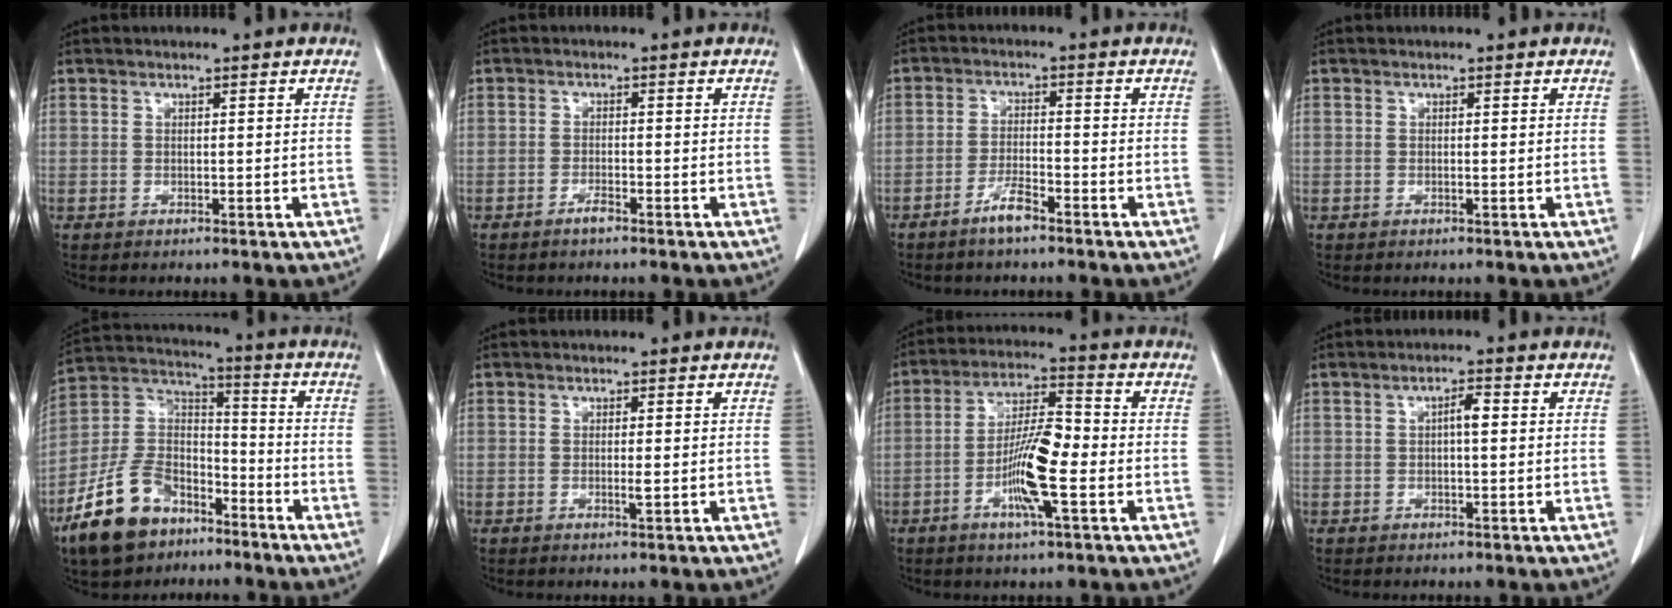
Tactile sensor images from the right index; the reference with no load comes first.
{"total": 1.5, "force": [-1.2, 0.2, 0.9], "torque": [-0.018, 0.000, -0.020]}
{"total": 3.8, "force": [-2.8, 0.5, 2.5], "torque": [-0.049, -0.001, -0.054]}
{"total": 0.0}
{"total": 14.8, "force": [-9.5, 8.6, 7.4], "torque": [-0.164, 0.021, -0.175]}
{"total": 1.2, "force": [-0.1, 0.1, 1.1], "torque": [-0.022, -0.004, -0.003]}
{"total": 10.2, "force": [-2.9, 1.3, 9.8], "torque": [-0.183, 0.001, -0.059]}
{"total": 2.3, "force": [0.2, 0.4, 2.2], "torque": [-0.037, 0.005, 0.002]}